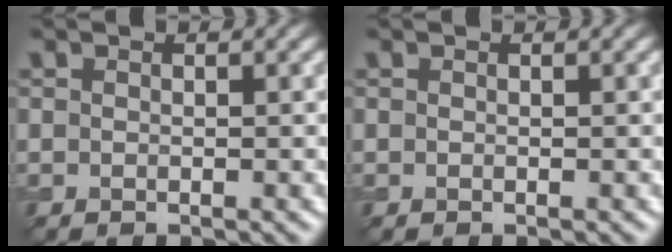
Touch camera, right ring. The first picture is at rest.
{"total": 0.0}